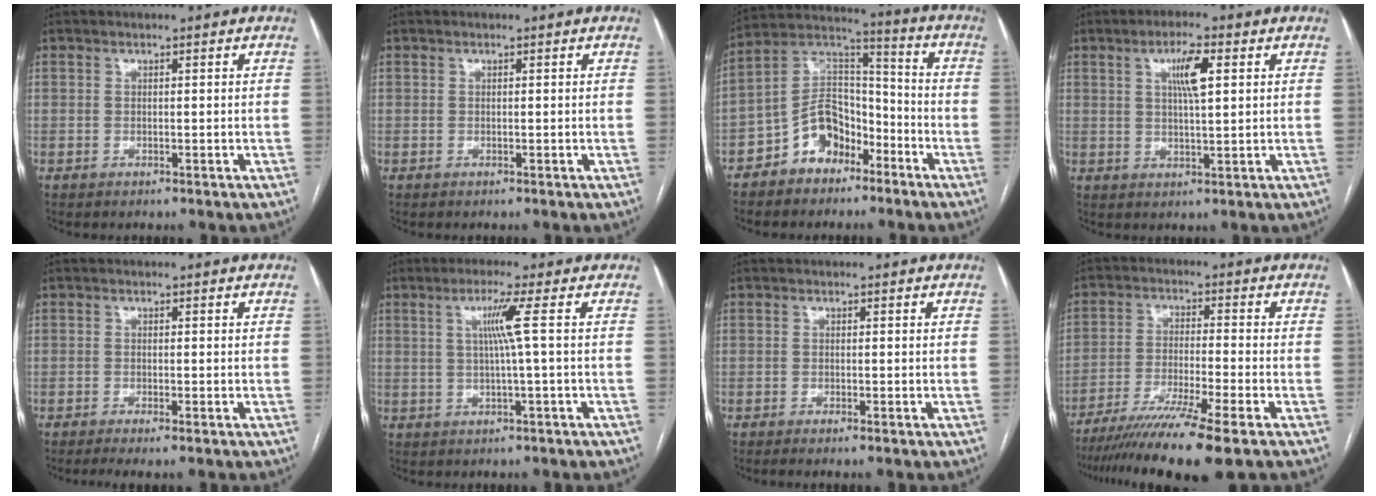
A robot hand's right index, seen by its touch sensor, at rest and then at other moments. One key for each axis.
{"total": 0.0}
{"total": 10.6, "fx": -6.1, "fy": 6.9, "fz": 5.3, "tx": -0.112, "ty": 0.035, "tz": -0.113}
{"total": 5.6, "fx": 1.9, "fy": 0.8, "fz": 5.2, "tx": -0.094, "ty": 0.003, "tz": 0.034}
{"total": 2.3, "fx": -1.4, "fy": 0.1, "fz": 1.8, "tx": -0.030, "ty": -0.006, "tz": -0.025}
{"total": 4.3, "fx": 0.8, "fy": -1.4, "fz": 4.0, "tx": -0.082, "ty": 0.002, "tz": 0.018}
{"total": 0.9, "fx": -0.6, "fy": -0.1, "fz": 0.7, "tx": -0.014, "ty": -0.001, "tz": -0.012}
{"total": 13.3, "fx": -9.9, "fy": -1.3, "fz": 8.7, "tx": -0.154, "ty": -0.038, "tz": -0.162}